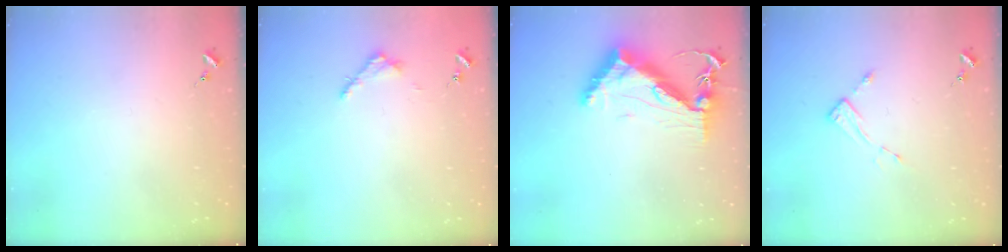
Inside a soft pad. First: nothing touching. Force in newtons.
{"total": 3.2, "press": 3.2, "slide": 0.4}
{"total": 13.5, "press": 13.4, "slide": 1.2}
{"total": 3.9, "press": 3.9, "slide": 0.2}